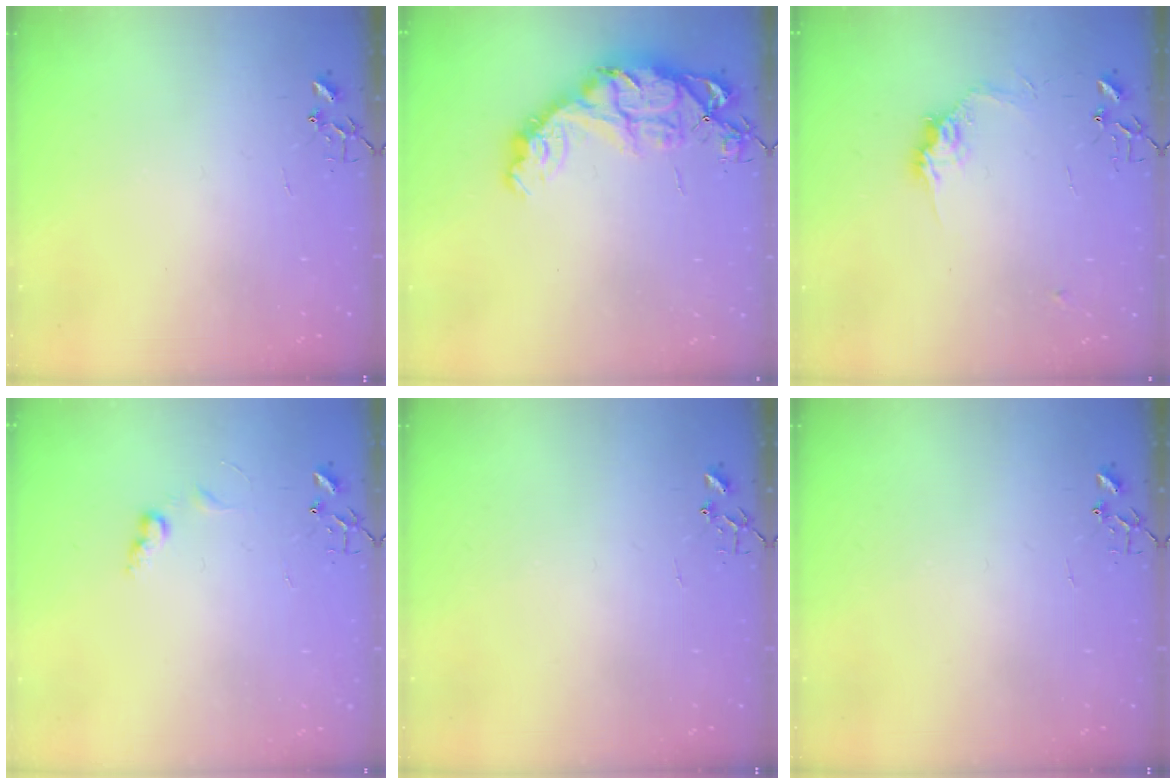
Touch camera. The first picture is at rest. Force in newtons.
{"total": 14.7, "press": 14.7, "slide": 1.2}
{"total": 9.4, "press": 9.4, "slide": 0.3}
{"total": 6.8, "press": 6.8, "slide": 0.7}
{"total": 0.0}
{"total": 0.0}